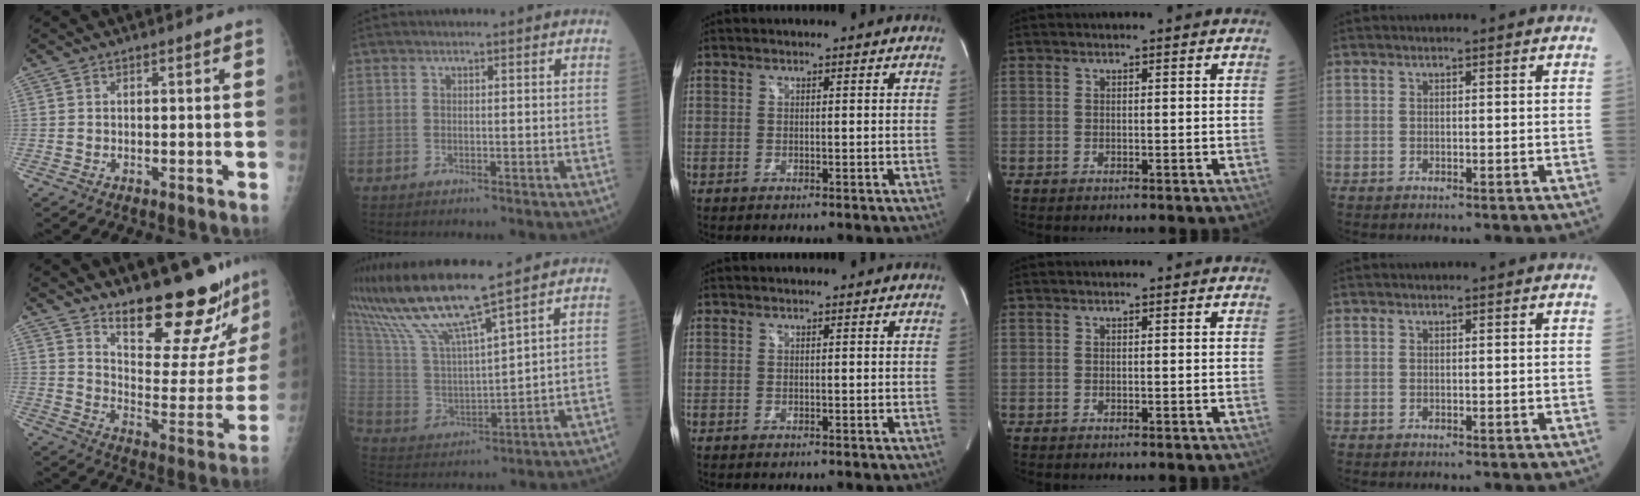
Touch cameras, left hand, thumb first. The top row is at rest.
{"thumb": {"total": 21.3, "force": [18.1, 5.2, 9.9], "torque": [-0.095, -0.155, 0.250]}, "index": {"total": 13.6, "force": [10.9, -0.7, 8.1], "torque": [-0.172, 0.003, 0.219]}}